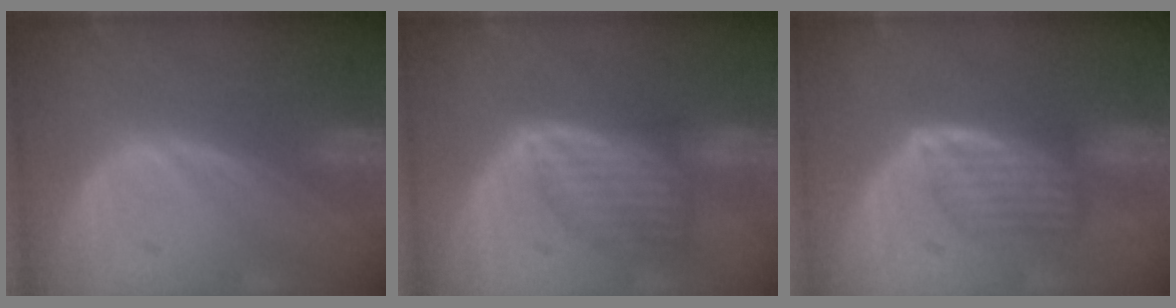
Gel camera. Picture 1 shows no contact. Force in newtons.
{"total": 7.3, "press": 6.6, "slide": 3.2}
{"total": 5.9, "press": 5.5, "slide": 2.2}